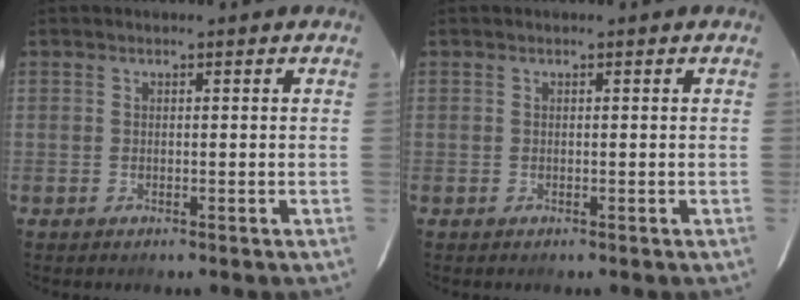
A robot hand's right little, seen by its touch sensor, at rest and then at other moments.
{"total": 0.0}